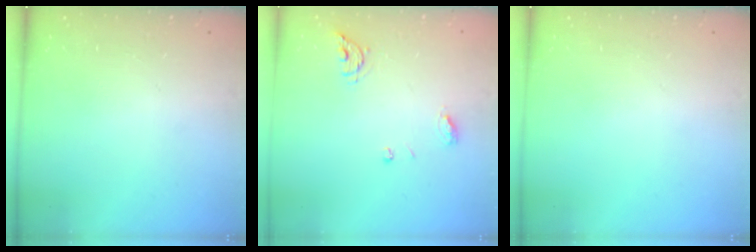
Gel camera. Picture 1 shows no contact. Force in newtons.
{"total": 6.2, "press": 6.2, "slide": 0.5}
{"total": 0.0}